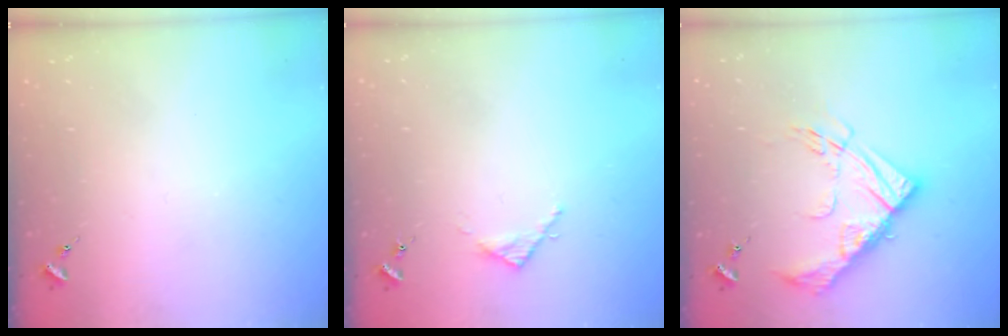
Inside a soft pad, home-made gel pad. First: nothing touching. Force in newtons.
{"total": 3.1, "press": 3.1, "slide": 0.4}
{"total": 17.2, "press": 17.1, "slide": 1.6}